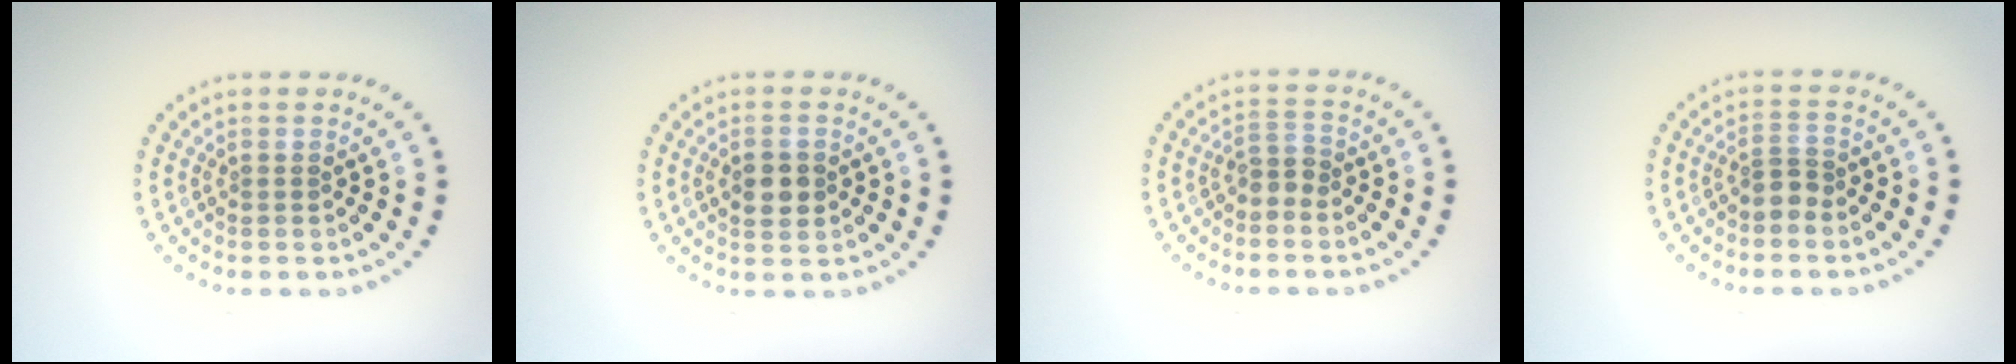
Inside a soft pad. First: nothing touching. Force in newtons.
{"total": 2.9, "press": 2.9, "slide": 0.1}
{"total": 1.8, "press": 1.4, "slide": 1.2}
{"total": 1.8, "press": 1.5, "slide": 1.1}